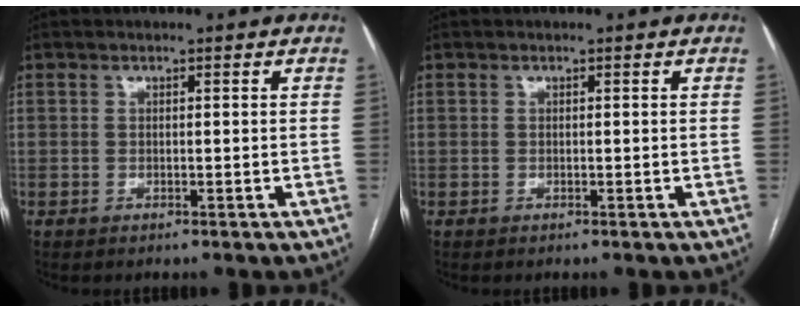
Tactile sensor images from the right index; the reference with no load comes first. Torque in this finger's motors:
{"motor_torque": [0.00, 0.00, 0.00, 0.00]}